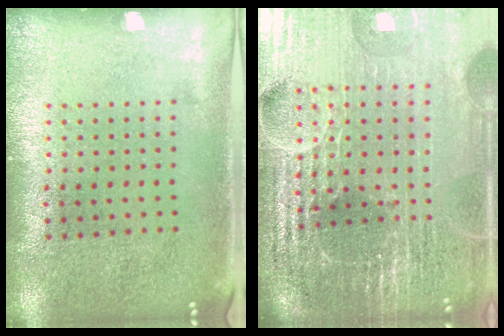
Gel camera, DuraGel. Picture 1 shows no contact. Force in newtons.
{"total": 6.7, "press": 5.8, "slide": 3.3}